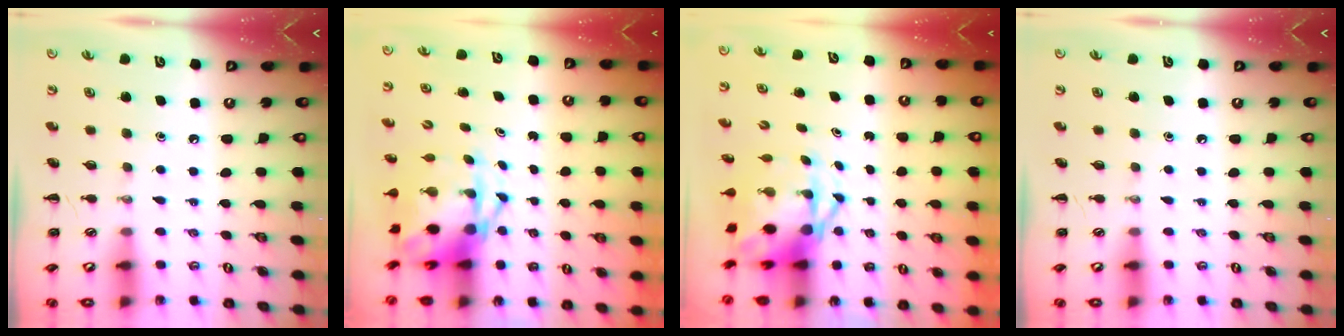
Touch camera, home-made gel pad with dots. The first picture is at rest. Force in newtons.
{"total": 5.4, "press": 5.1, "slide": 1.5}
{"total": 5.4, "press": 5.2, "slide": 1.2}
{"total": 0.0}